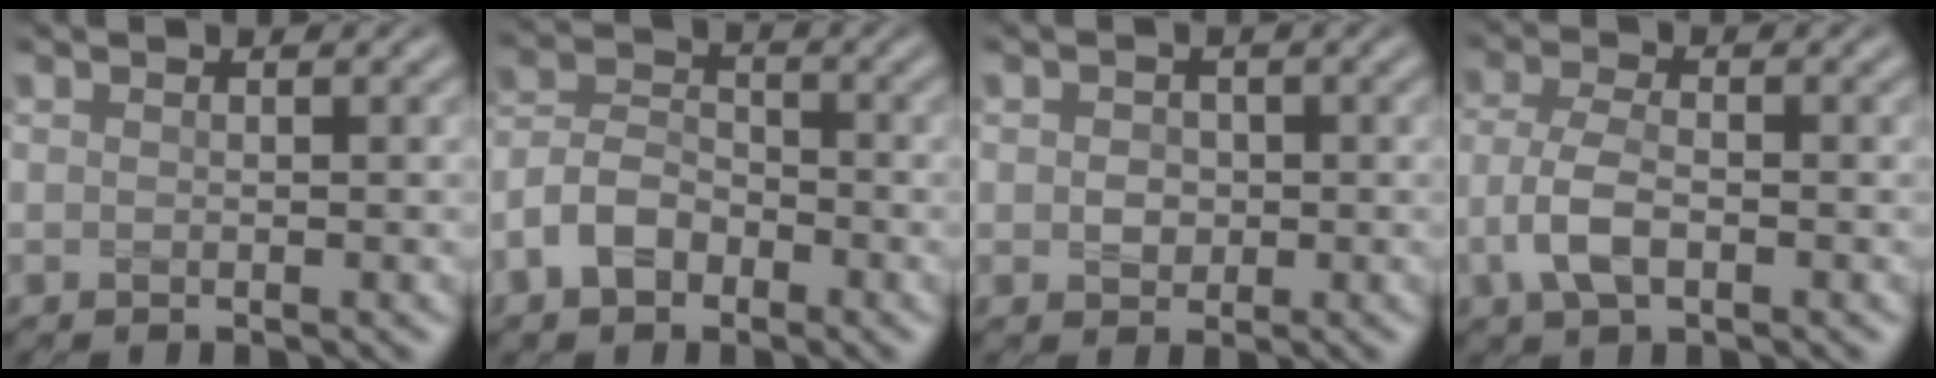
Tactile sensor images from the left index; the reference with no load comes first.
{"total": 4.4, "force": [-2.4, 2.8, 2.3], "torque": [-0.048, 0.006, -0.057]}
{"total": 1.8, "force": [0.0, 1.5, 0.9], "torque": [-0.015, -0.001, -0.003]}
{"total": 3.8, "force": [-1.2, 1.9, 3.1], "torque": [-0.069, 0.000, -0.031]}